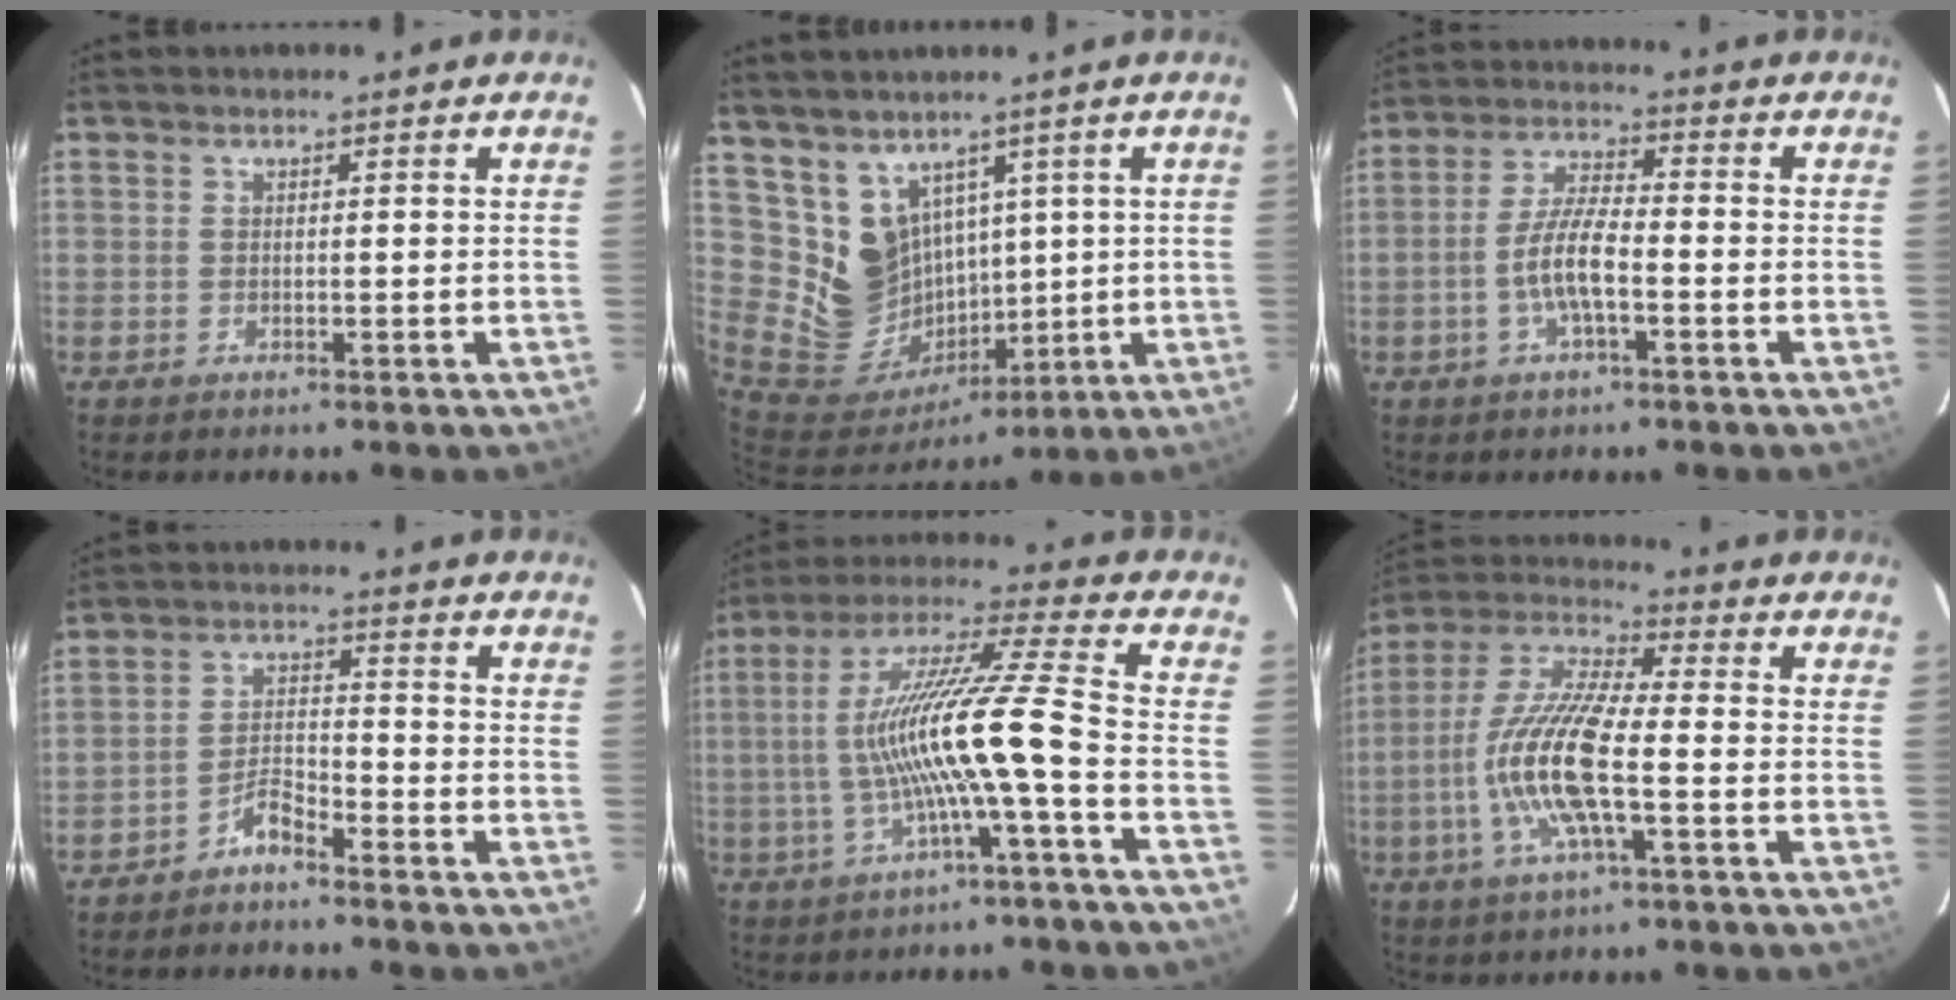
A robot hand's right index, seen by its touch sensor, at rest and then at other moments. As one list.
[{"total": 12.3, "force": [5.8, 10.2, 3.6], "torque": [-0.090, 0.000, 0.142]}, {"total": 7.3, "force": [-2.4, 1.8, 6.7], "torque": [-0.137, 0.006, -0.047]}, {"total": 4.0, "force": [-3.6, 1.0, 1.5], "torque": [-0.044, 0.016, -0.070]}, {"total": 14.2, "force": [-3.3, -1.2, 13.8], "torque": [-0.257, 0.005, -0.055]}, {"total": 15.0, "force": [-3.6, 3.3, 14.1], "torque": [-0.292, -0.003, -0.076]}]